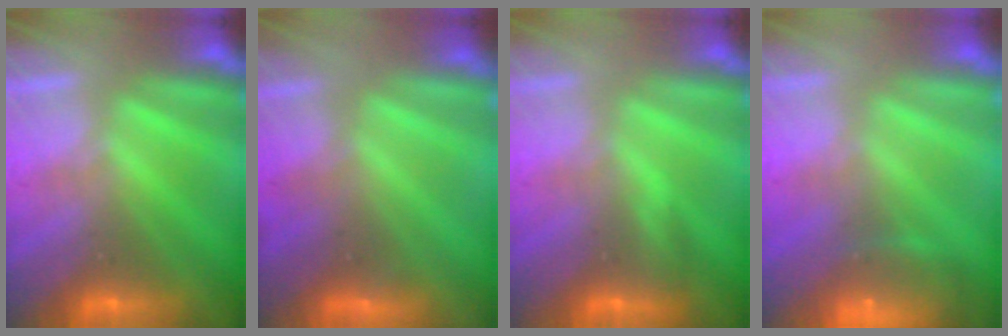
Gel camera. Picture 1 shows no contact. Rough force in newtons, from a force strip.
{"total": 4.4}
{"total": 3.2}
{"total": 8.0}